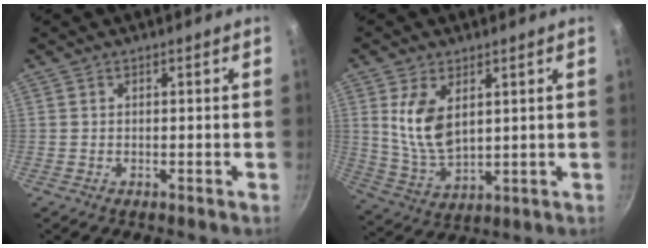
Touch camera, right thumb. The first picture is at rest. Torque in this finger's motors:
{"motor_torque": [1.34, 1.36, 1.33, 0.42, 0.32]}